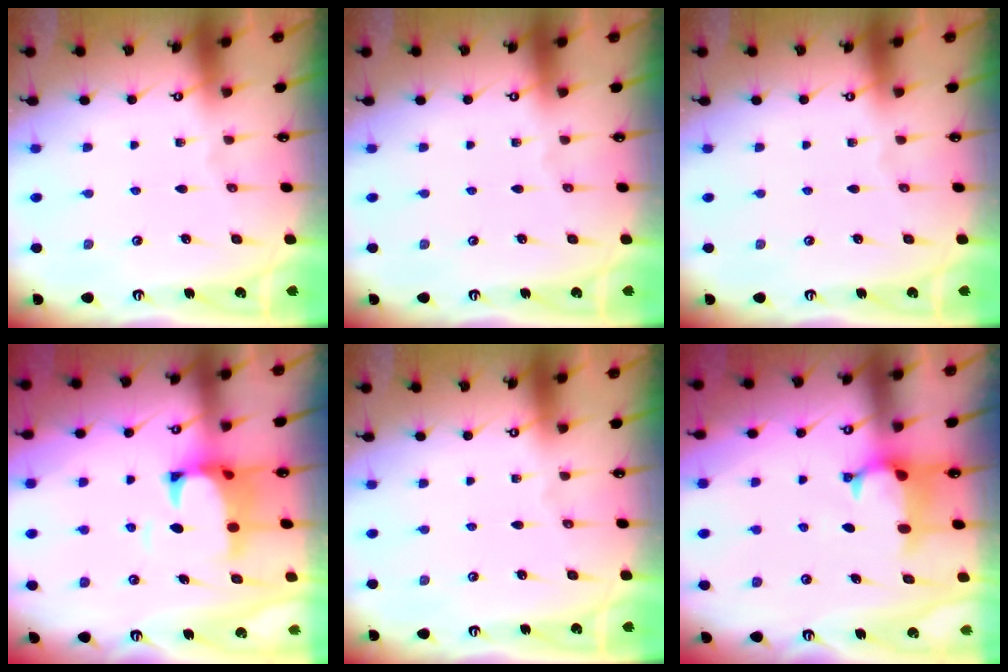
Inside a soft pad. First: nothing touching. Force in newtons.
{"total": 0.0}
{"total": 0.0}
{"total": 2.6, "press": 2.4, "slide": 1.1}
{"total": 0.0}
{"total": 0.9, "press": 0.2, "slide": 0.9}